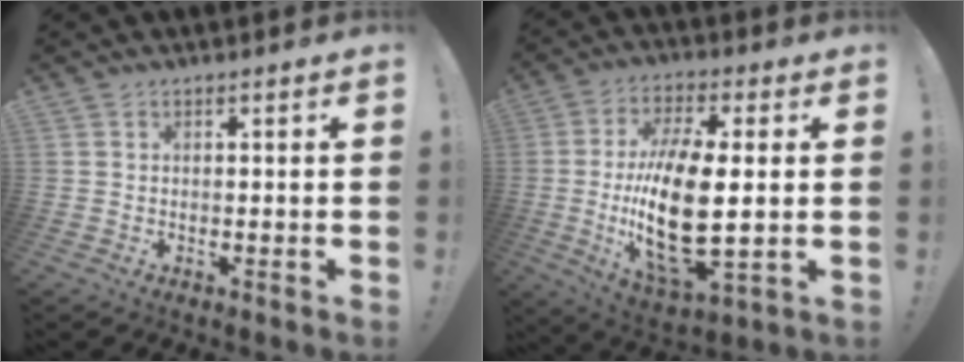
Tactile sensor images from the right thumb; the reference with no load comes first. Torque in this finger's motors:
{"motor_torque": [2.03, 2.98, 2.08, -0.27, 0.62]}